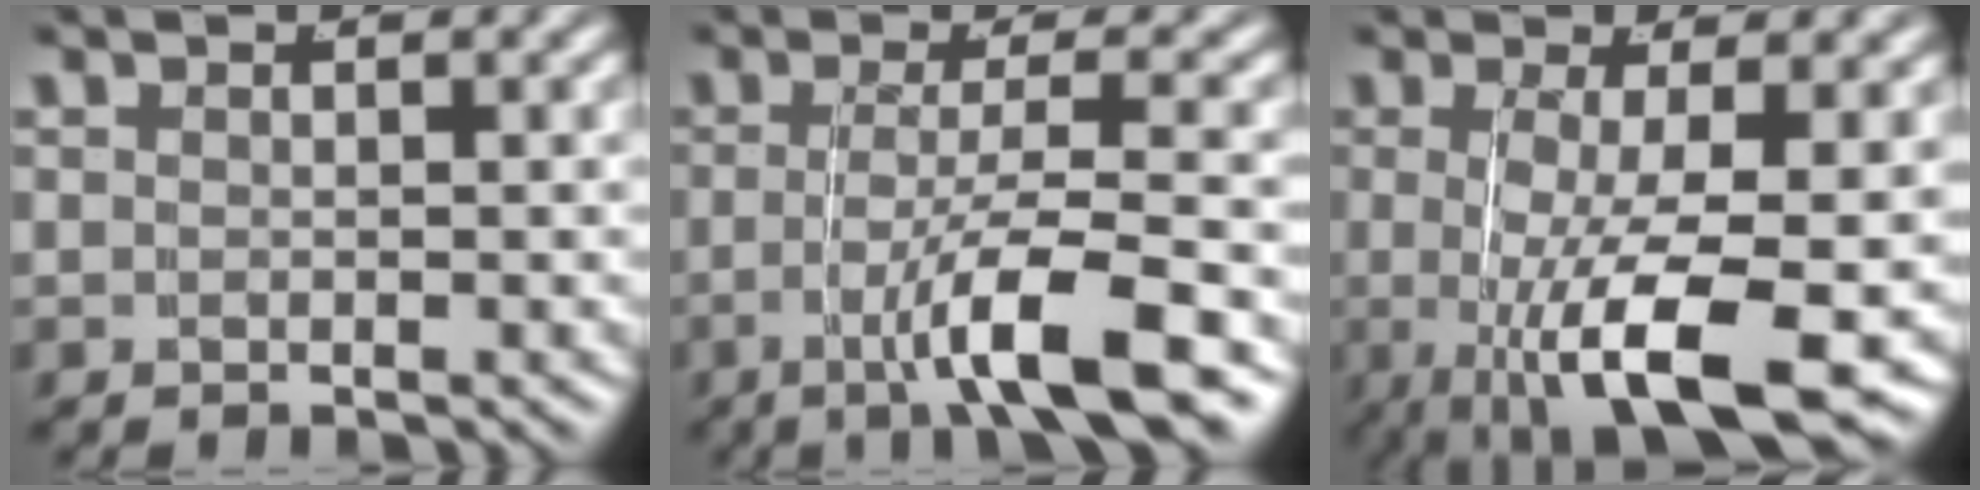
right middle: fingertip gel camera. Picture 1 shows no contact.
{"total": 6.5, "force": [-2.9, 0.9, 5.7], "torque": [-0.094, -0.010, -0.042]}
{"total": 9.3, "force": [-3.0, 2.3, 8.5], "torque": [-0.154, -0.033, -0.028]}